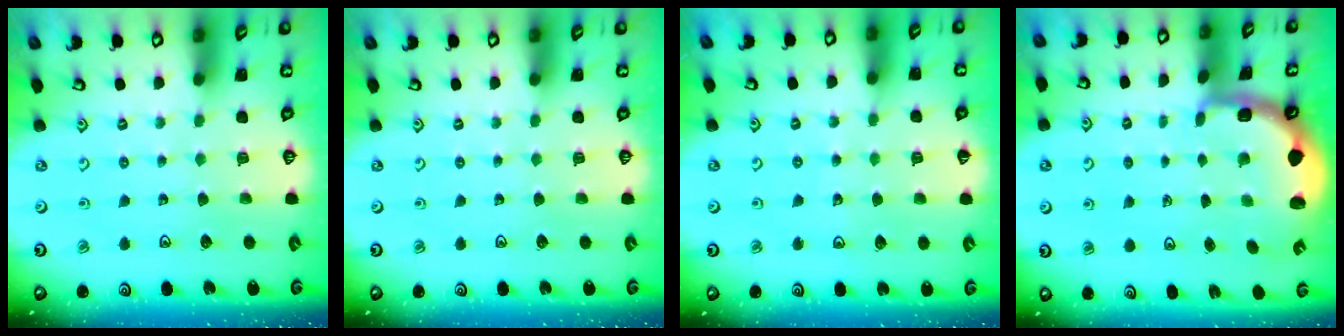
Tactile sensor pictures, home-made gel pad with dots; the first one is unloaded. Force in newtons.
{"total": 0.0}
{"total": 5.2, "press": 4.6, "slide": 2.3}
{"total": 2.1, "press": 1.9, "slide": 0.8}